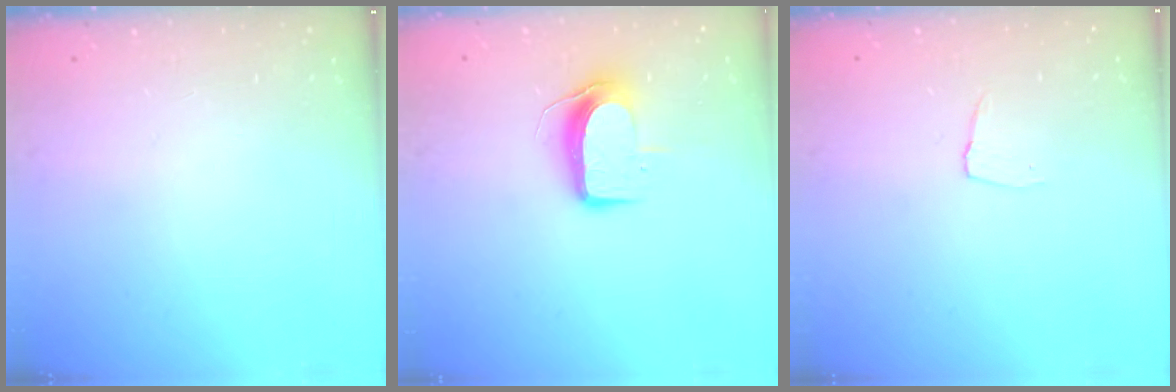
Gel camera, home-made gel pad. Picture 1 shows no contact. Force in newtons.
{"total": 9.0, "press": 9.0, "slide": 0.8}
{"total": 3.6, "press": 3.6, "slide": 0.3}